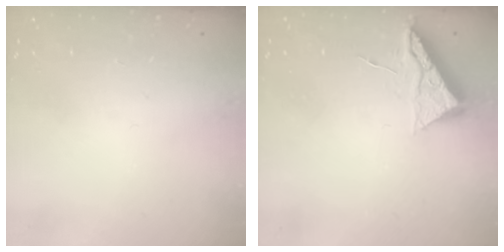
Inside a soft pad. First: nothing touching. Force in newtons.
{"total": 6.6, "press": 6.6, "slide": 0.7}